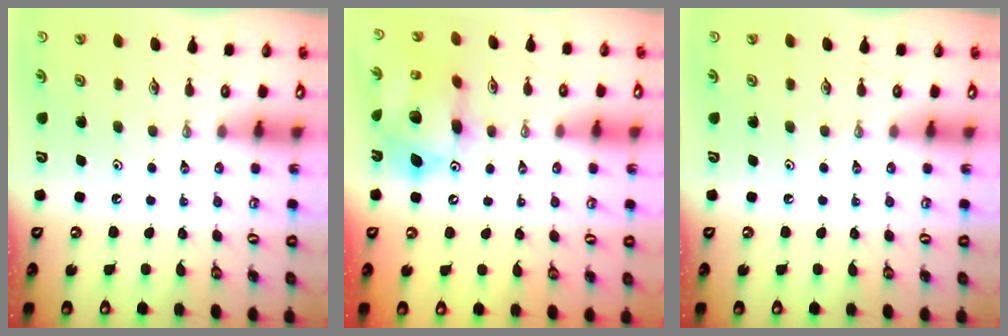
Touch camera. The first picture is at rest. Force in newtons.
{"total": 14.2, "press": 14.1, "slide": 1.3}
{"total": 0.0}